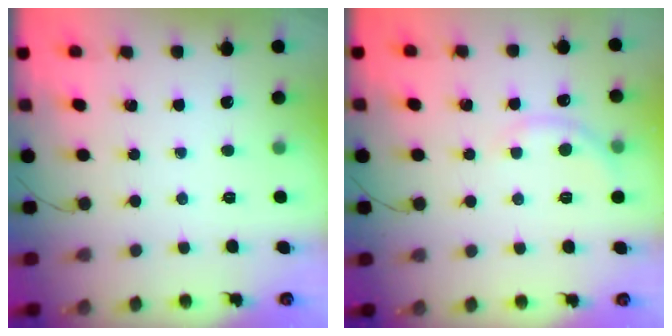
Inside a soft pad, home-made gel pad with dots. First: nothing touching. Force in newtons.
{"total": 3.3, "press": 3.1, "slide": 1.2}